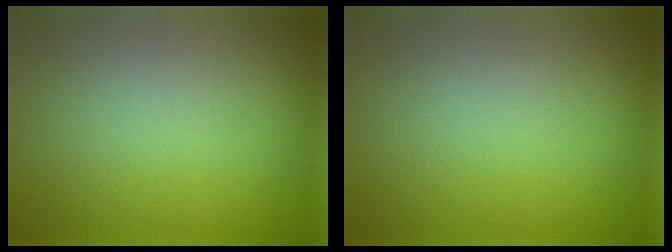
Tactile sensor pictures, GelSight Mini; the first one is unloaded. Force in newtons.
{"total": 0.0}